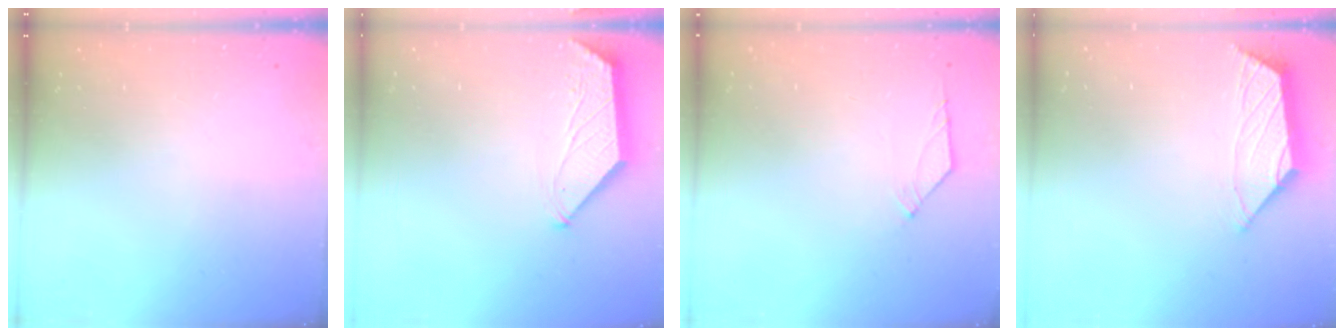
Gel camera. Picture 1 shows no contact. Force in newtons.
{"total": 1.6, "press": 1.6, "slide": 0.3}
{"total": 3.8, "press": 3.7, "slide": 0.8}
{"total": 0.9, "press": 0.8, "slide": 0.4}